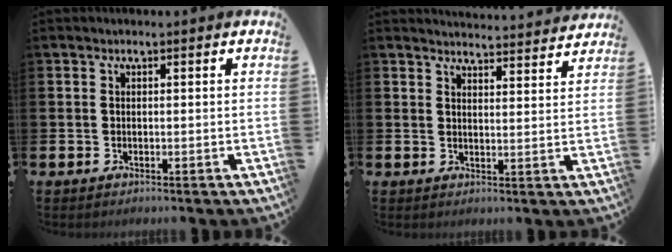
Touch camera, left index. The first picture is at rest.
{"total": 4.0, "force": [4.0, 0.0, 0.0], "torque": [0.001, -0.031, 0.069]}